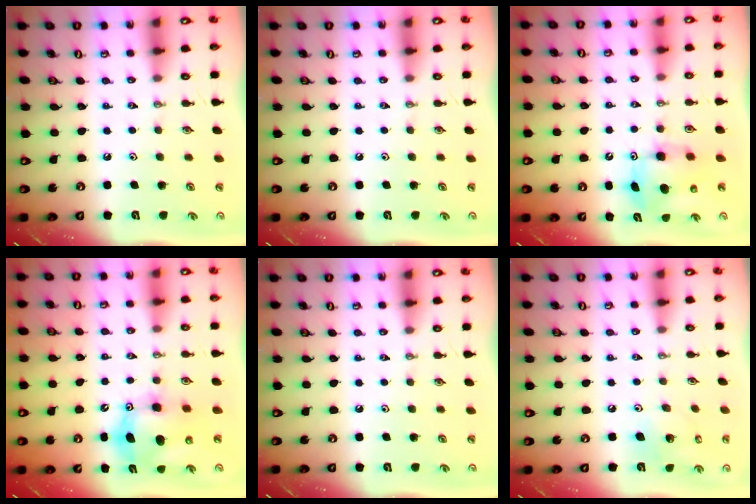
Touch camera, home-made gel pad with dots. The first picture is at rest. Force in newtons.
{"total": 0.0}
{"total": 7.1, "press": 7.1, "slide": 0.1}
{"total": 10.3, "press": 10.0, "slide": 2.4}
{"total": 0.0}
{"total": 9.4, "press": 9.2, "slide": 1.8}